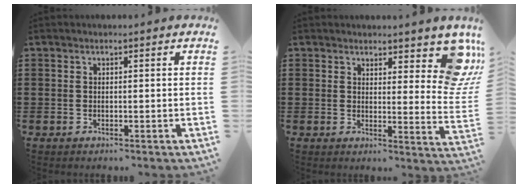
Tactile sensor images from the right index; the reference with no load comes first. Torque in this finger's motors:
{"motor_torque": [0.50, 0.47, 0.39, 0.03]}